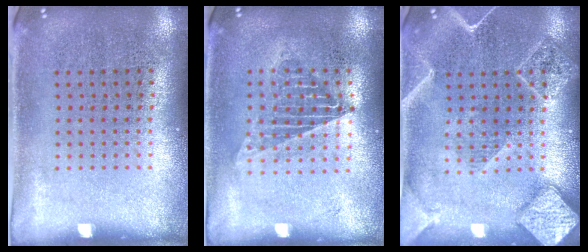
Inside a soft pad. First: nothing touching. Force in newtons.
{"total": 1.3, "press": 1.2, "slide": 0.5}
{"total": 2.1, "press": 2.1, "slide": 0.2}